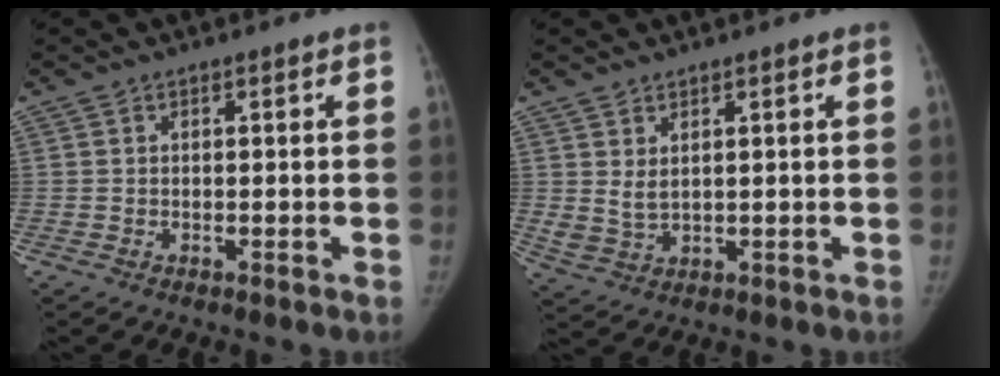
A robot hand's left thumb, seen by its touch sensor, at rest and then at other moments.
{"total": 3.2, "force": [1.3, 1.8, 2.3], "torque": [-0.046, -0.013, 0.038]}